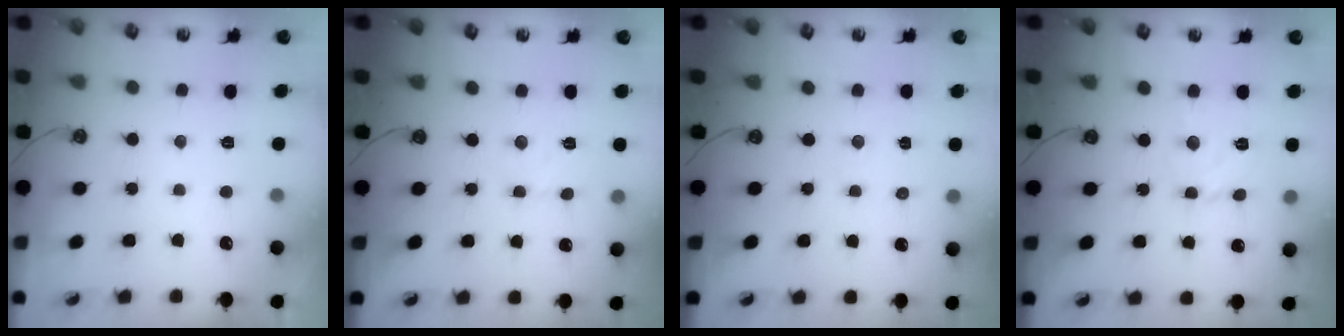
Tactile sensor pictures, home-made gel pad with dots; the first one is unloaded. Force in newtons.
{"total": 2.3, "press": 2.3, "slide": 0.5}
{"total": 3.4, "press": 3.3, "slide": 0.5}
{"total": 6.8, "press": 6.8, "slide": 0.5}